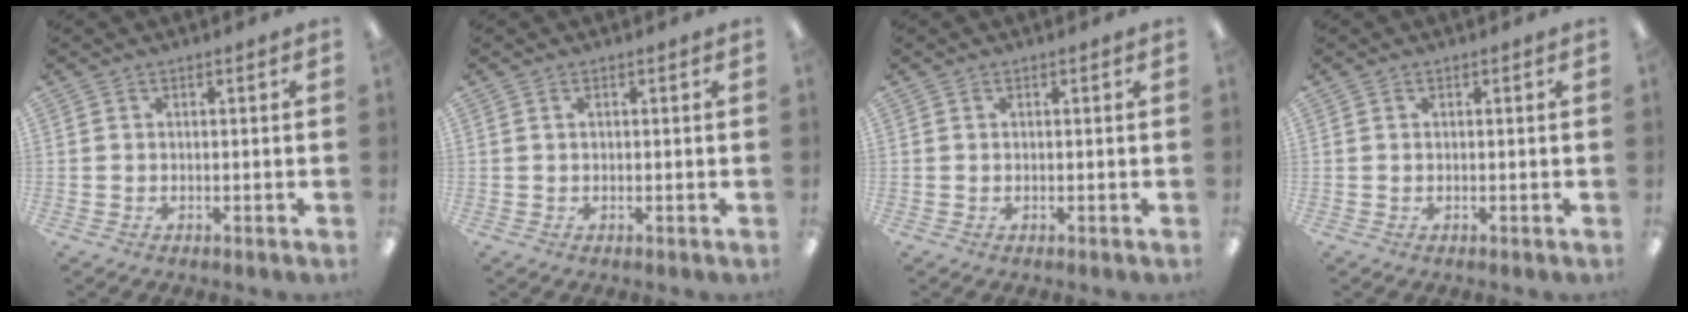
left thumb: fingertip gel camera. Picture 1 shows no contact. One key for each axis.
{"total": 0.6, "fx": 0.2, "fy": 0.3, "fz": 0.5, "tx": -0.011, "ty": 0.002, "tz": 0.004}
{"total": 0.0}
{"total": 0.0}